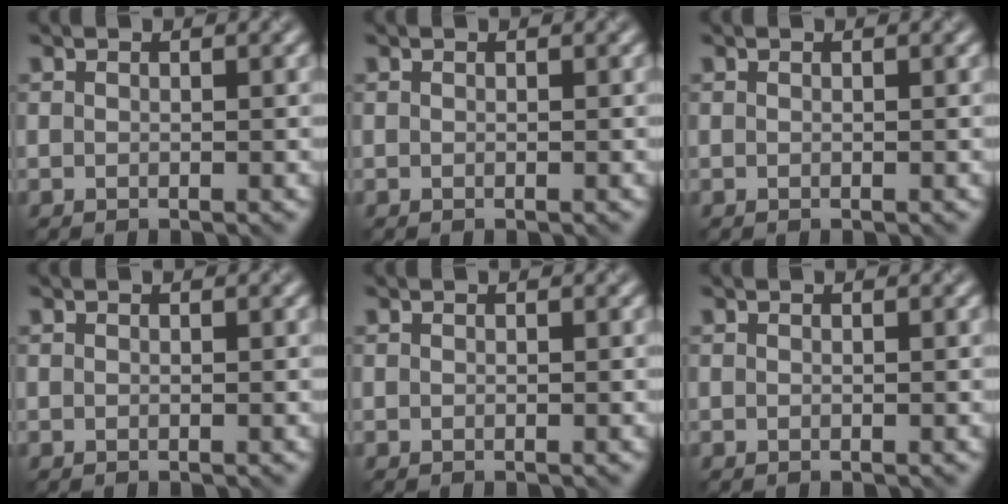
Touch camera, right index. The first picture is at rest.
{"total": 0.0}
{"total": 0.0}
{"total": 0.0}
{"total": 0.0}
{"total": 0.0}